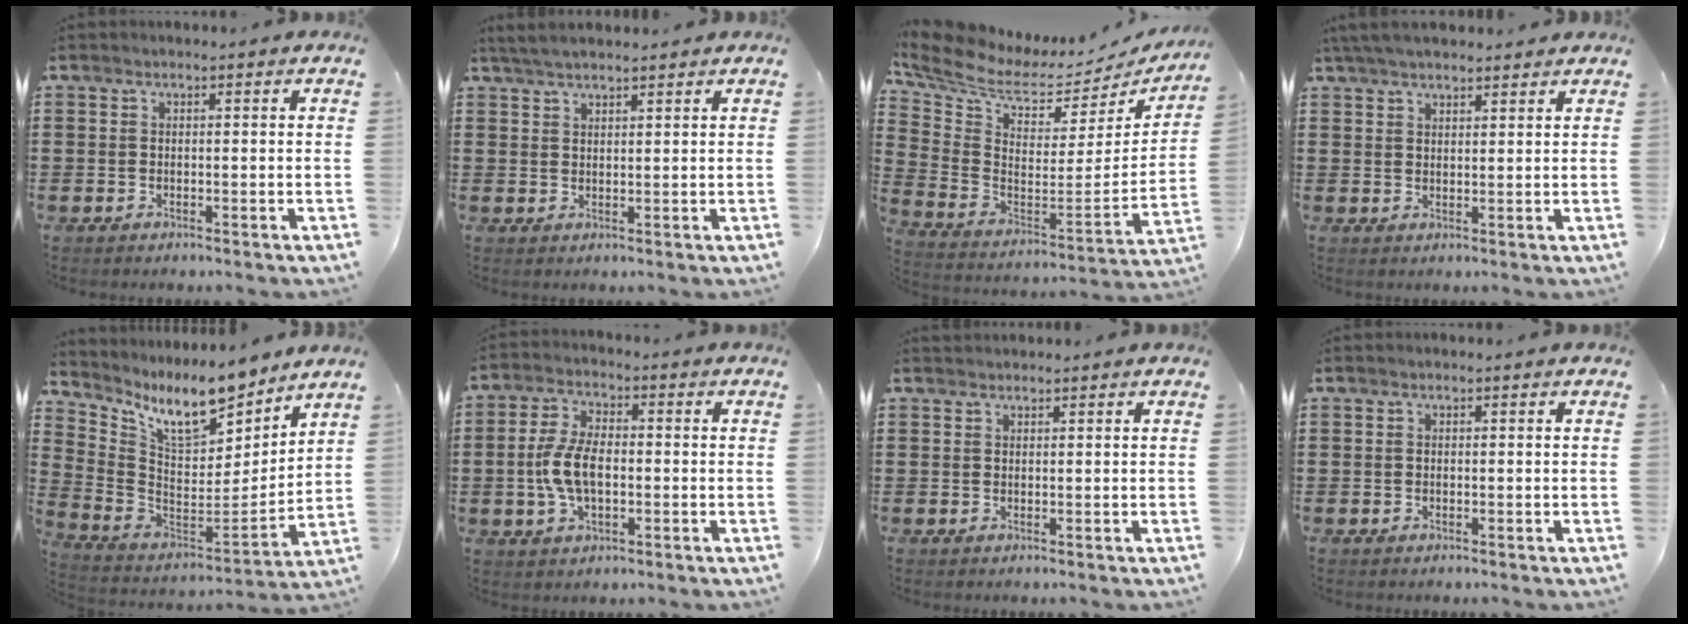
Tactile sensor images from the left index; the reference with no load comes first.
{"total": 2.6, "force": [2.4, 0.4, 1.1], "torque": [-0.027, 0.004, 0.046]}
{"total": 5.4, "force": [4.2, 2.4, 2.4], "torque": [-0.084, -0.050, 0.066]}
{"total": 4.0, "force": [3.7, 0.7, 1.6], "torque": [-0.040, -0.002, 0.070]}
{"total": 11.3, "force": [8.5, 3.6, 6.5], "torque": [-0.145, -0.048, 0.148]}
{"total": 7.4, "force": [-0.8, 3.7, 6.4], "torque": [-0.148, -0.002, -0.021]}
{"total": 0.8, "force": [0.8, 0.2, -0.1], "torque": [-0.002, 0.000, 0.016]}
{"total": 0.0}